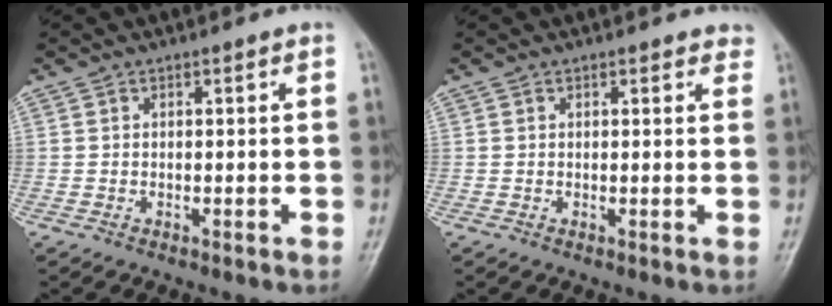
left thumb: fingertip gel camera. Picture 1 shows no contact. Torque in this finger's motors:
{"motor_torque": [-0.29, -0.18, -0.35, -0.06, 0.02]}